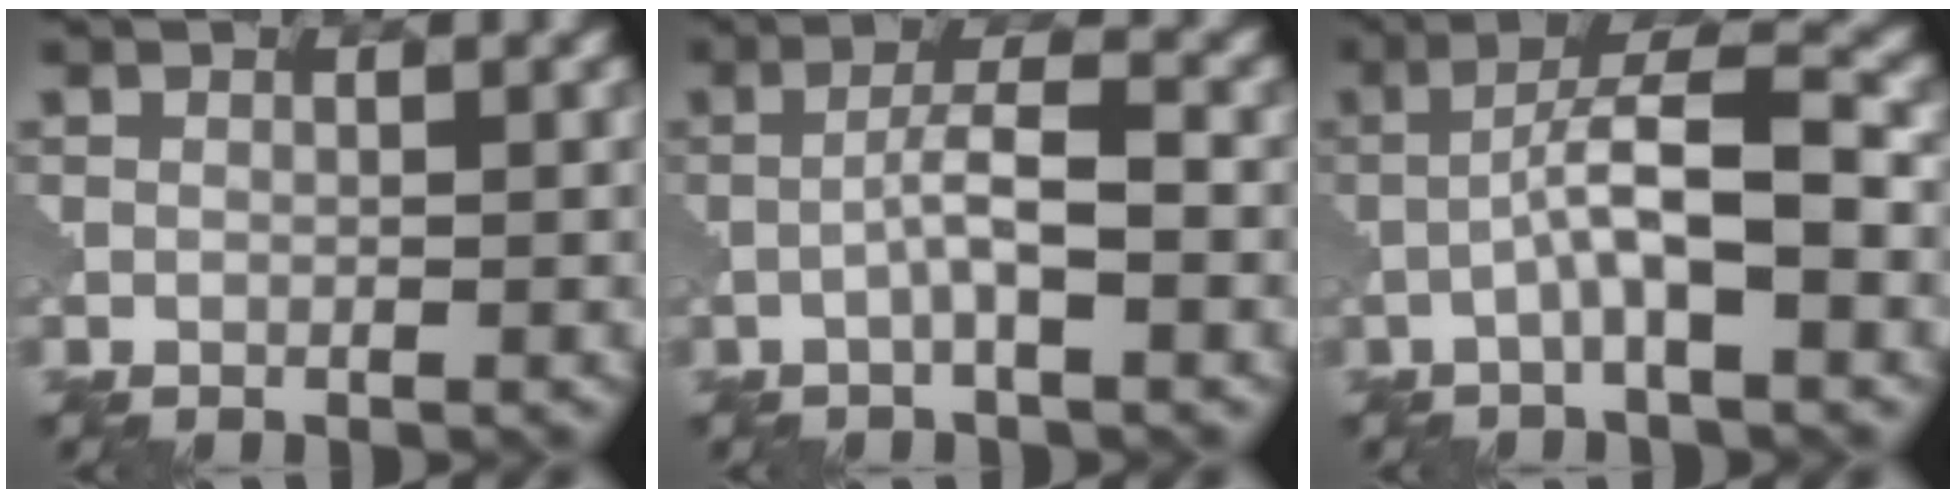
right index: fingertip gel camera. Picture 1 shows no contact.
{"total": 3.5, "force": [-0.9, 0.5, 3.4], "torque": [-0.060, 0.010, -0.023]}
{"total": 6.0, "force": [-1.4, 1.1, 5.7], "torque": [-0.102, 0.020, -0.031]}